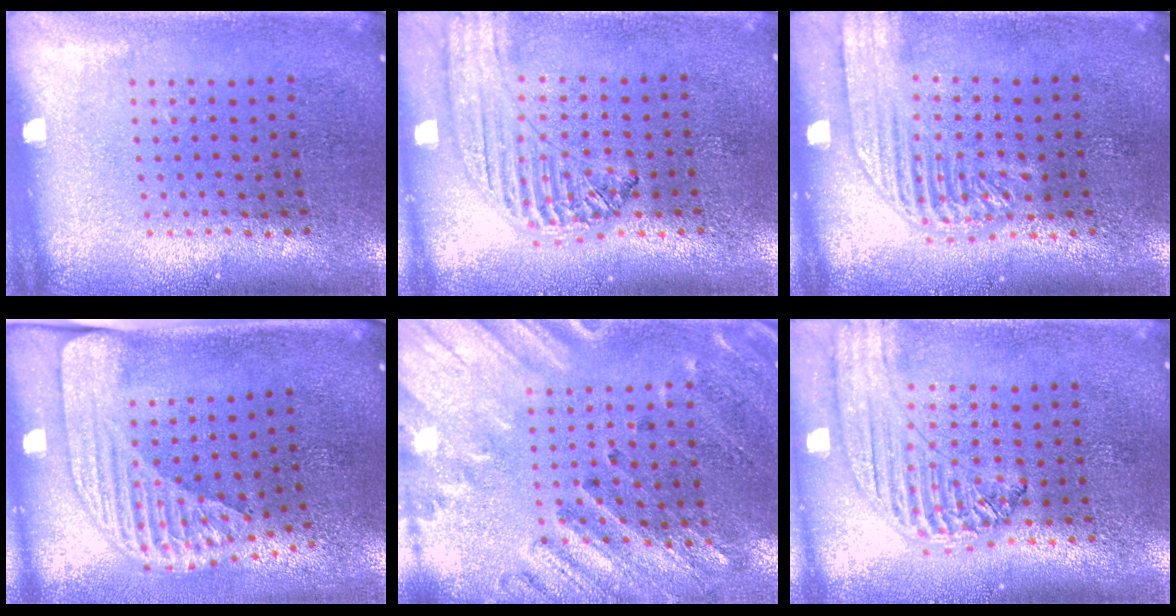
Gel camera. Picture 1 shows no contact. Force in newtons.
{"total": 1.2, "press": 1.2, "slide": 0.1}
{"total": 1.8, "press": 1.8, "slide": 0.3}
{"total": 2.3, "press": 1.8, "slide": 1.5}
{"total": 2.5, "press": 2.1, "slide": 1.4}
{"total": 1.3, "press": 1.2, "slide": 0.2}